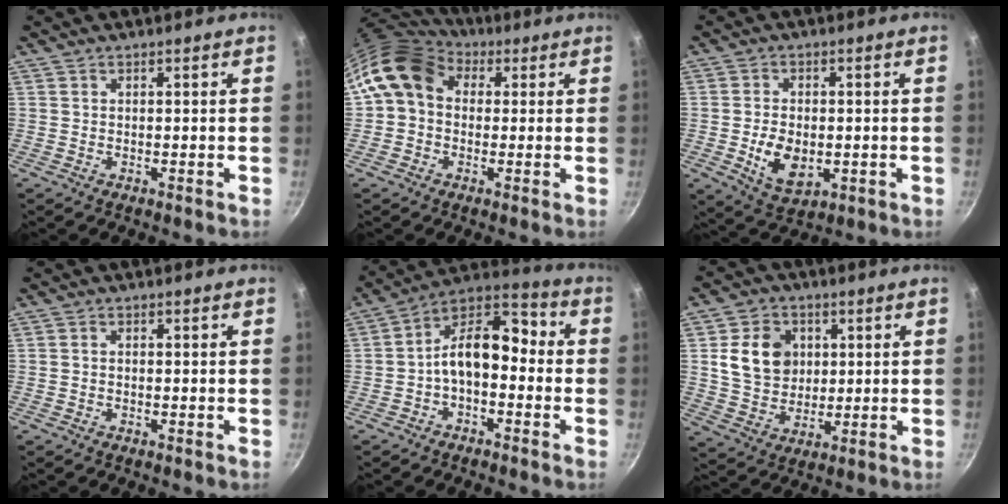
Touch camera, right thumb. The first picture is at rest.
{"total": 11.2, "force": [2.1, 9.0, 6.3], "torque": [-0.094, 0.018, 0.014]}
{"total": 8.8, "force": [-1.4, 5.6, 6.6], "torque": [-0.106, -0.005, -0.015]}
{"total": 0.7, "force": [-0.2, 0.5, 0.5], "torque": [-0.010, 0.006, -0.005]}
{"total": 12.2, "force": [-2.1, 7.4, 9.4], "torque": [-0.135, 0.061, -0.054]}
{"total": 11.3, "force": [2.4, 9.2, 6.0], "torque": [-0.079, -0.004, 0.042]}